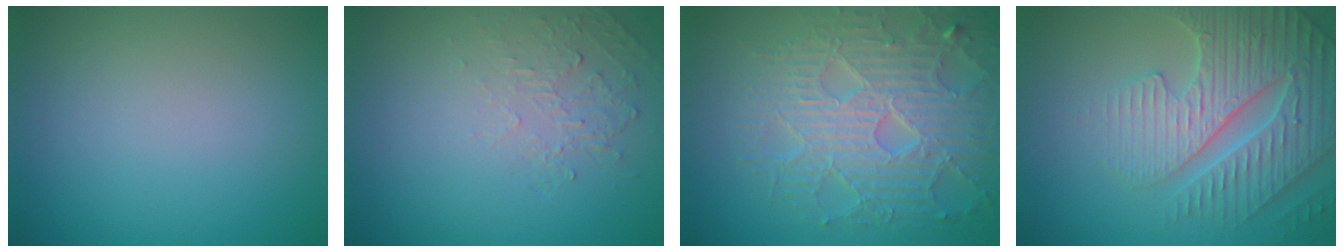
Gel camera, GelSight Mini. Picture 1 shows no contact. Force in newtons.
{"total": 1.9, "press": 0.5, "slide": 1.9}
{"total": 7.0, "press": 5.7, "slide": 4.0}
{"total": 5.3, "press": 5.1, "slide": 1.4}